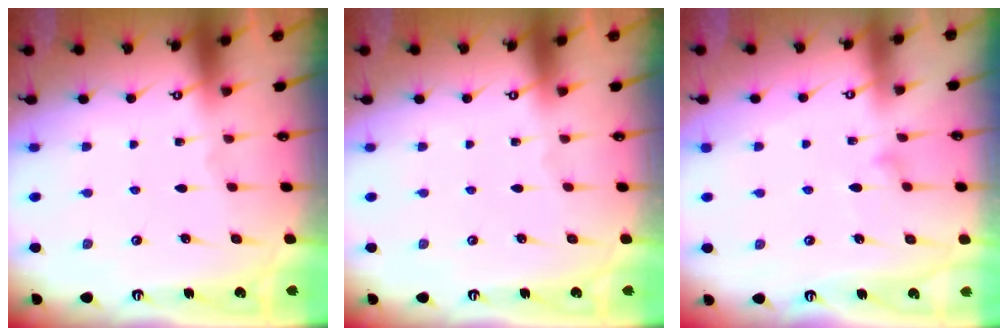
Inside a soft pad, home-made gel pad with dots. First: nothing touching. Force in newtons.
{"total": 0.0}
{"total": 7.9, "press": 7.9, "slide": 0.4}